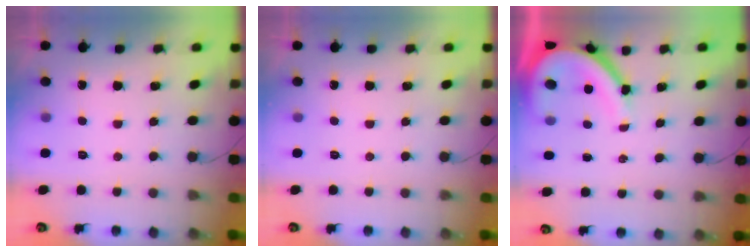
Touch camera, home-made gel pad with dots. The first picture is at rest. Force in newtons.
{"total": 0.0}
{"total": 10.5, "press": 10.4, "slide": 1.2}